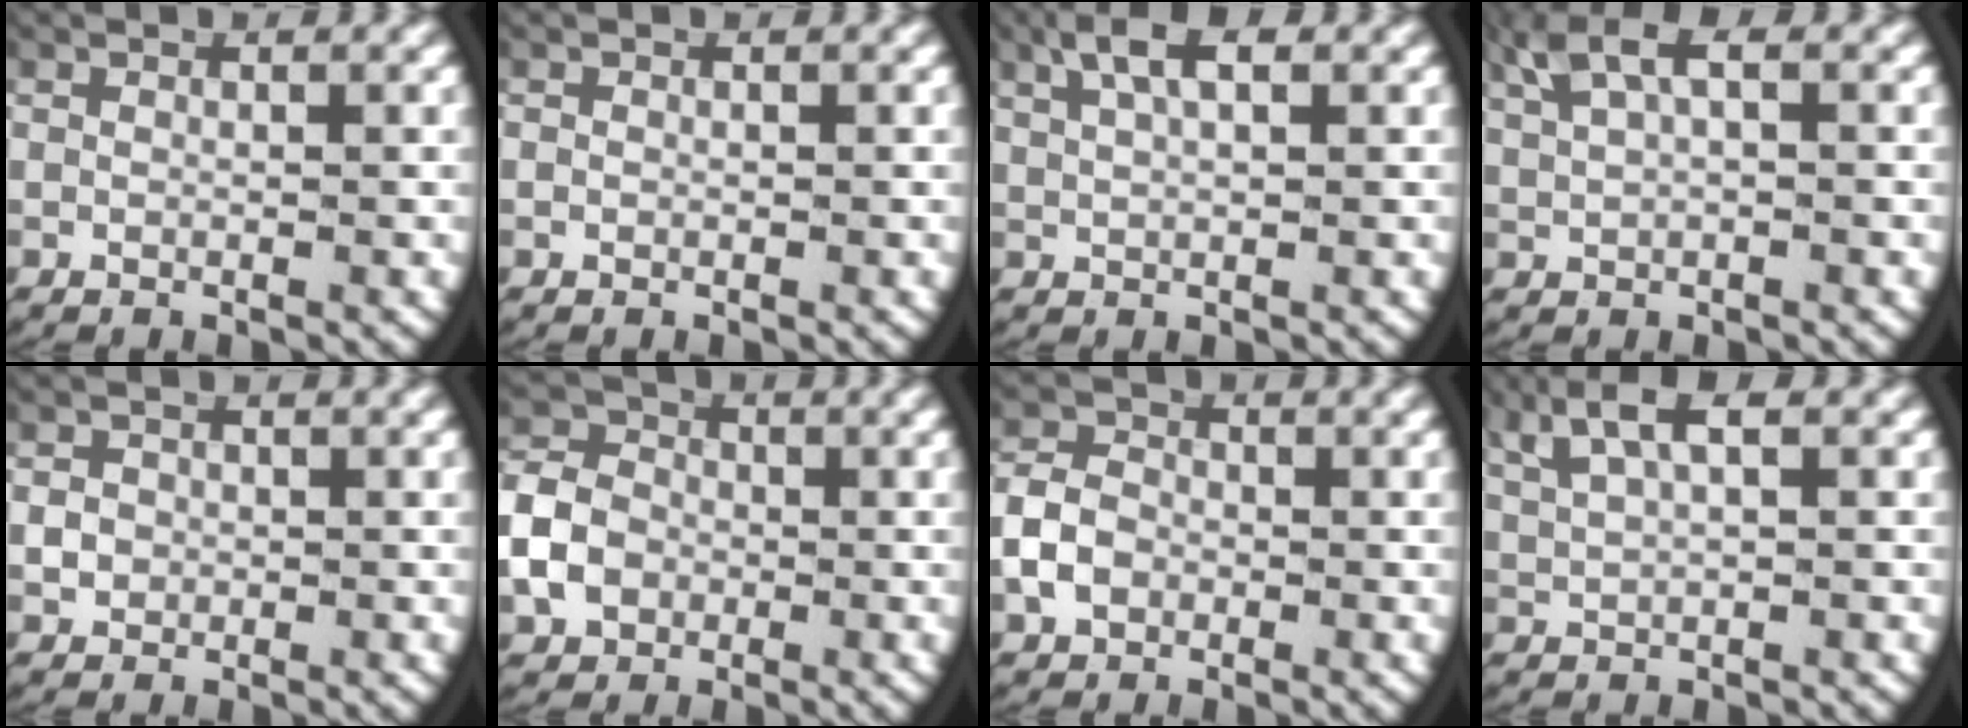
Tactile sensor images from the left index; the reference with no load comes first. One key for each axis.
{"total": 0.0}
{"total": 3.6, "fx": 2.3, "fy": 1.1, "fz": 2.6, "tx": -0.053, "ty": 0.009, "tz": 0.039}
{"total": 4.4, "fx": 2.5, "fy": 1.7, "fz": 3.3, "tx": -0.068, "ty": 0.014, "tz": 0.046}
{"total": 1.4, "fx": -0.3, "fy": 1.3, "fz": 0.4, "tx": -0.017, "ty": -0.005, "tz": -0.001}
{"total": 5.9, "fx": -0.9, "fy": 5.1, "fz": 2.8, "tx": -0.061, "ty": -0.006, "tz": -0.019}
{"total": 3.4, "fx": -0.8, "fy": 2.9, "fz": 1.7, "tx": -0.041, "ty": 0.001, "tz": -0.017}
{"total": 4.2, "fx": 2.6, "fy": 1.3, "fz": 3.0, "tx": -0.064, "ty": 0.008, "tz": 0.049}